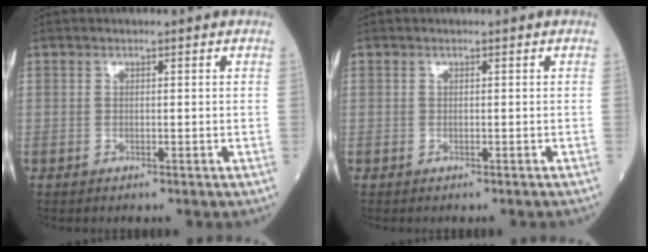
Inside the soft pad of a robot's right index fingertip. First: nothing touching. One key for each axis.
{"total": 0.0}